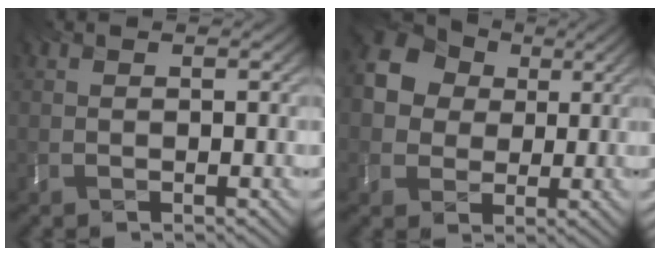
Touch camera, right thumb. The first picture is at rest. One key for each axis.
{"total": 10.8, "fx": 2.1, "fy": 9.5, "fz": 4.7, "tx": -0.153, "ty": 0.025, "tz": 0.028}